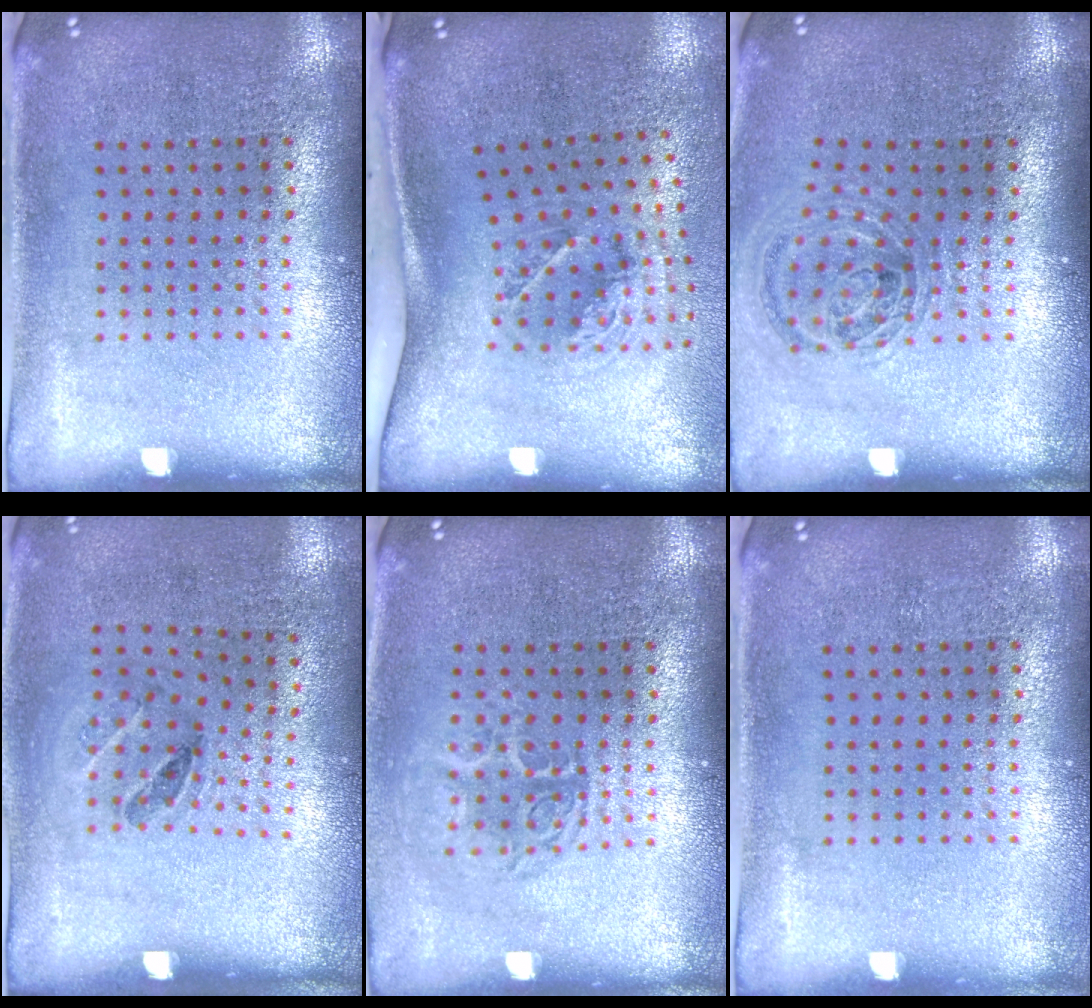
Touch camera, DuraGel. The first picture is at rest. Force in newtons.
{"total": 2.0, "press": 1.3, "slide": 1.5}
{"total": 1.1, "press": 1.0, "slide": 0.3}
{"total": 1.2, "press": 0.8, "slide": 0.9}
{"total": 1.5, "press": 1.2, "slide": 0.8}
{"total": 0.0}